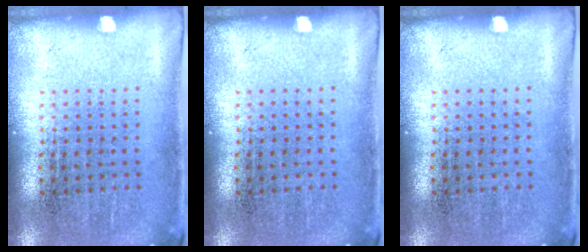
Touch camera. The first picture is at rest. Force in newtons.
{"total": 0.0}
{"total": 0.0}